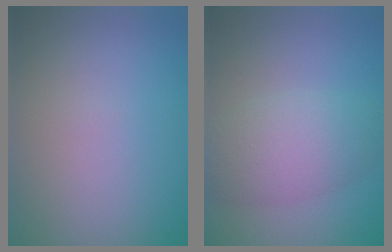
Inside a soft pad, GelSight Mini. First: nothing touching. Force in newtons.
{"total": 4.7, "press": 4.7, "slide": 0.1}